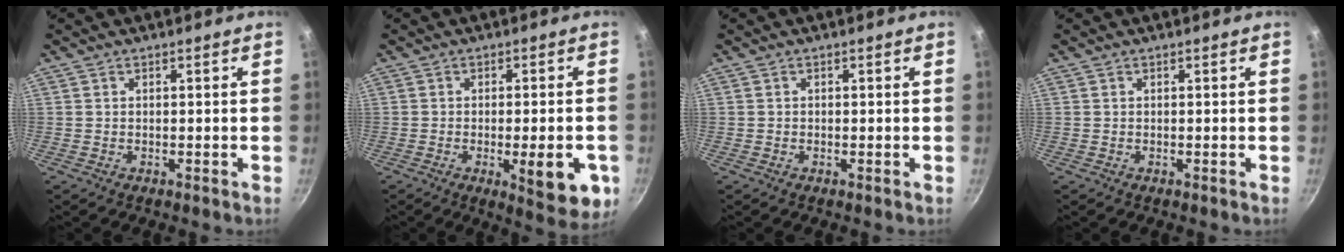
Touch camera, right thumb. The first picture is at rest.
{"total": 10.8, "force": [-3.3, 3.4, 9.8], "torque": [-0.104, 0.004, -0.036]}
{"total": 0.0}
{"total": 0.0}